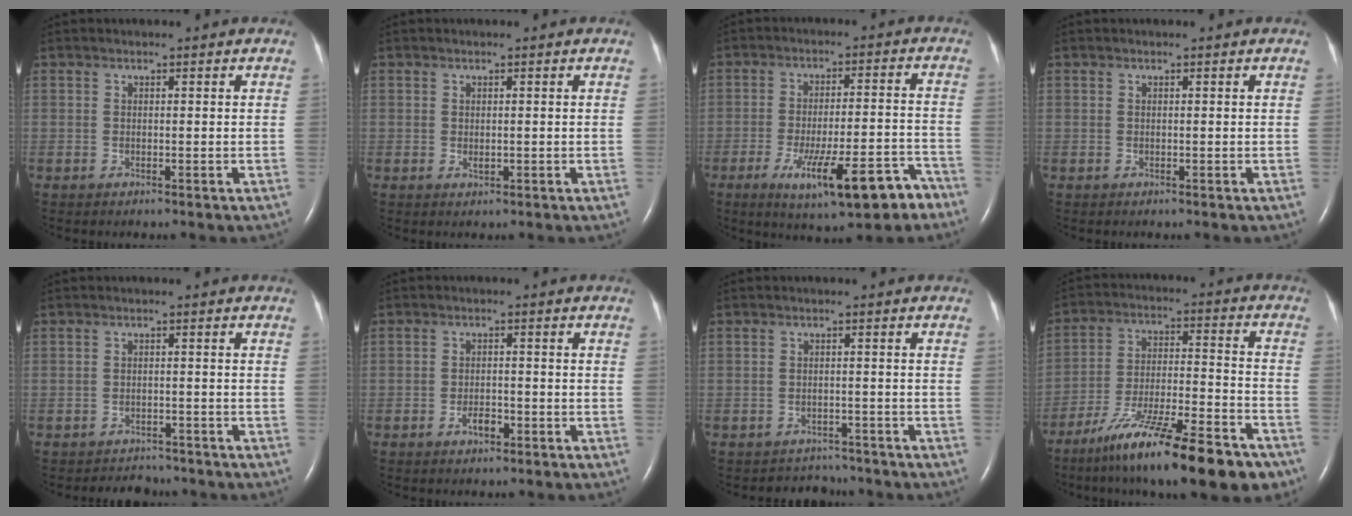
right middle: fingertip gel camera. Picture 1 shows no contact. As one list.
[{"total": 0.8, "force": [0.0, 0.5, 0.6], "torque": [-0.010, -0.001, 0.000]}, {"total": 13.3, "force": [-7.8, 2.6, 10.4], "torque": [-0.159, -0.001, -0.108]}, {"total": 0.0}, {"total": 3.1, "force": [-2.9, 1.1, -0.4], "torque": [0.000, 0.000, -0.043]}, {"total": 2.4, "force": [-1.3, 1.2, 1.6], "torque": [-0.028, 0.003, -0.022]}, {"total": 3.4, "force": [-3.0, 1.2, -0.8], "torque": [0.006, 0.010, -0.044]}, {"total": 21.0, "force": [-15.1, 3.2, 14.2], "torque": [-0.193, -0.010, -0.247]}]